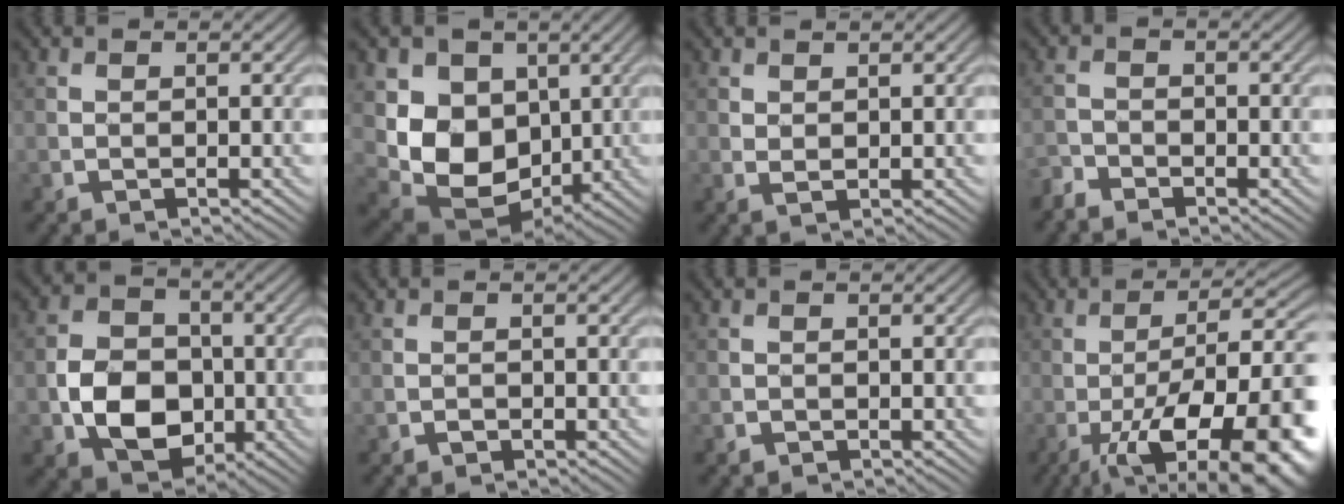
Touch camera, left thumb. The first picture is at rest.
{"total": 10.5, "force": [1.0, 8.3, 6.4], "torque": [-0.145, -0.026, 0.021]}
{"total": 1.0, "force": [0.7, 0.4, 0.5], "torque": [-0.014, -0.003, 0.018]}
{"total": 2.3, "force": [-2.1, 0.6, 0.4], "torque": [-0.009, -0.006, -0.054]}
{"total": 8.8, "force": [-2.2, 6.8, 5.2], "torque": [-0.102, -0.010, -0.048]}
{"total": 0.7, "force": [-0.5, 0.5, 0.3], "torque": [-0.004, -0.002, -0.009]}
{"total": 0.7, "force": [-0.4, 0.5, 0.1], "torque": [-0.002, -0.005, -0.008]}
{"total": 18.0, "force": [-6.9, 6.2, 15.4], "torque": [-0.236, -0.005, -0.104]}